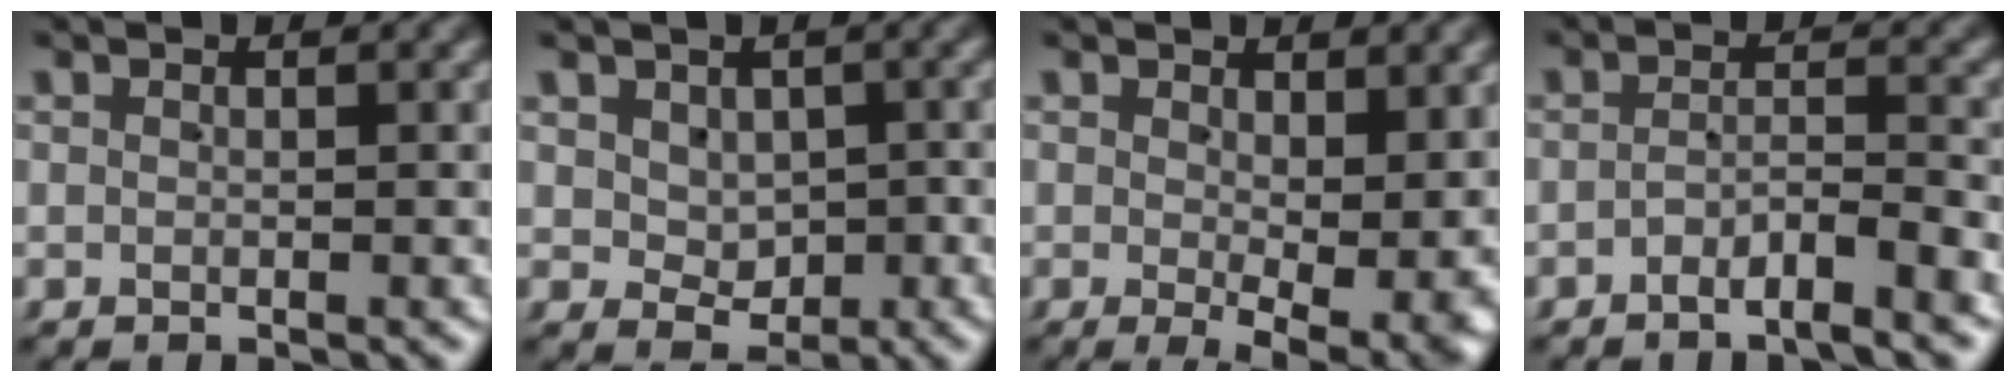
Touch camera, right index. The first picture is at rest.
{"total": 2.6, "force": [0.4, 2.1, 1.4], "torque": [-0.006, -0.016, 0.020]}
{"total": 4.9, "force": [-0.6, 1.9, 4.5], "torque": [-0.060, -0.036, 0.005]}
{"total": 3.0, "force": [-2.6, 0.3, 1.3], "torque": [-0.016, -0.001, -0.049]}